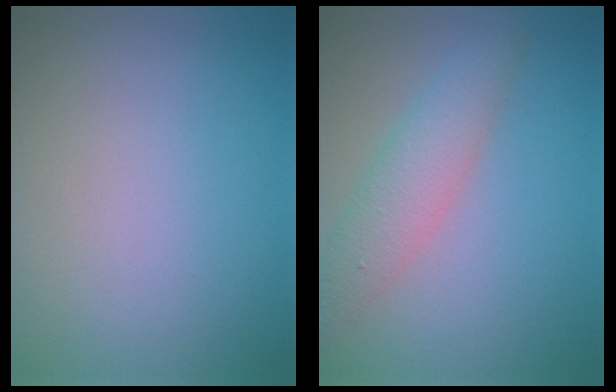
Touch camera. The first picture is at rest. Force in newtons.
{"total": 3.6, "press": 3.6, "slide": 0.2}